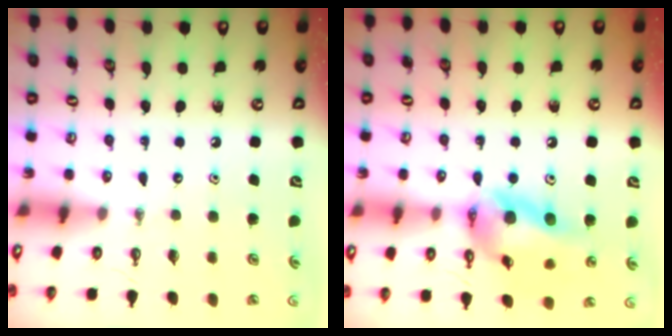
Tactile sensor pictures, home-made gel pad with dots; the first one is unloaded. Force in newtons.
{"total": 16.7, "press": 16.2, "slide": 4.1}